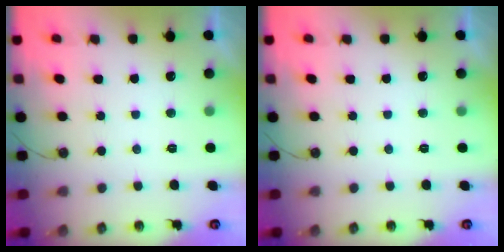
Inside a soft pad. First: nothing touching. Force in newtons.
{"total": 0.0}